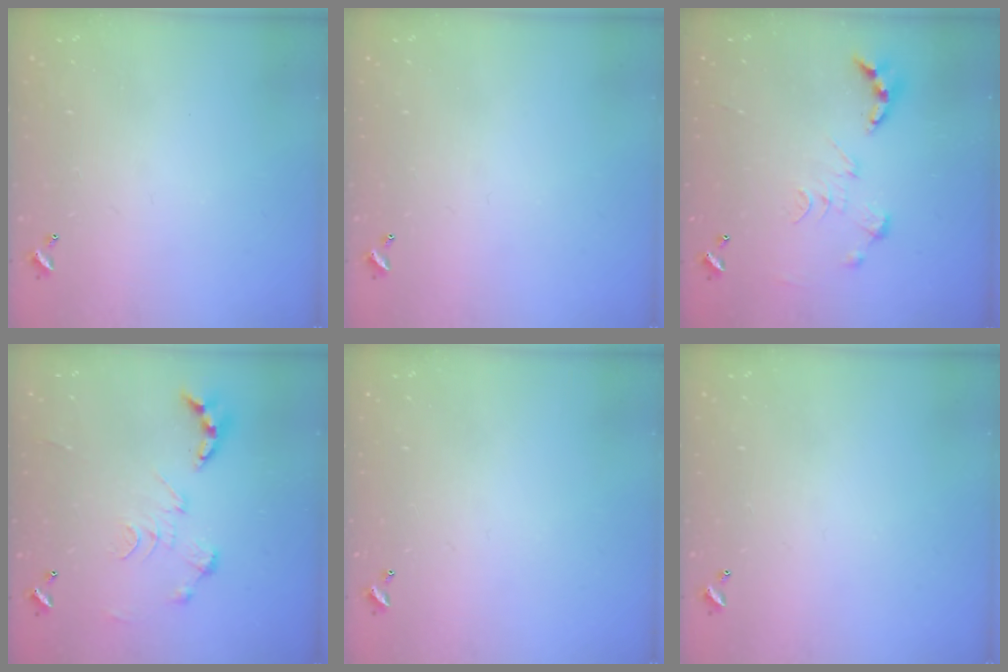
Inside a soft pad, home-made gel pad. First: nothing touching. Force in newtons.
{"total": 0.0}
{"total": 0.0}
{"total": 0.0}
{"total": 0.0}
{"total": 0.0}